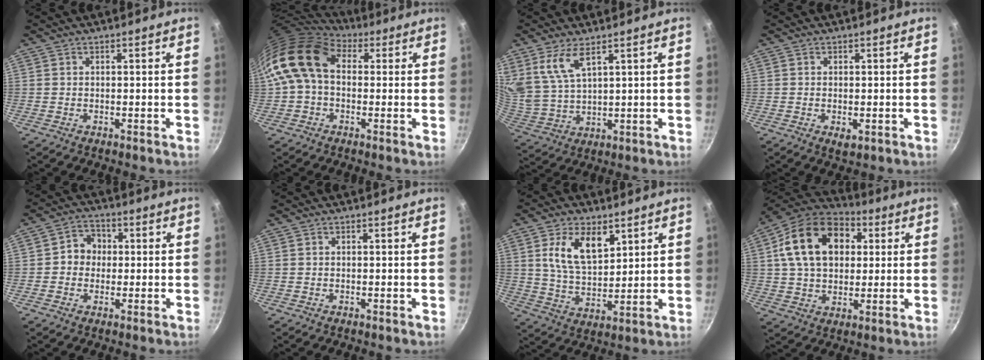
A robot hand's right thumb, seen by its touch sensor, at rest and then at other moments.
{"total": 12.8, "force": [1.9, 9.1, 8.8], "torque": [-0.141, 0.016, 0.014]}
{"total": 8.4, "force": [5.0, 3.6, 5.8], "torque": [-0.112, -0.034, 0.115]}
{"total": 2.0, "force": [-0.5, 1.0, 1.6], "torque": [-0.028, -0.007, -0.005]}
{"total": 5.5, "force": [0.2, 5.0, 2.4], "torque": [-0.002, 0.011, -0.008]}
{"total": 0.0}
{"total": 11.1, "force": [4.7, 6.2, 7.9], "torque": [-0.122, -0.027, 0.090]}
{"total": 19.3, "force": [4.9, 13.6, 12.8], "torque": [-0.198, 0.017, 0.071]}